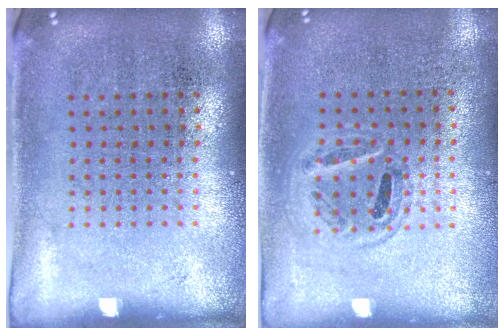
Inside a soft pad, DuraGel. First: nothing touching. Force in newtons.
{"total": 0.9, "press": 0.9, "slide": 0.3}